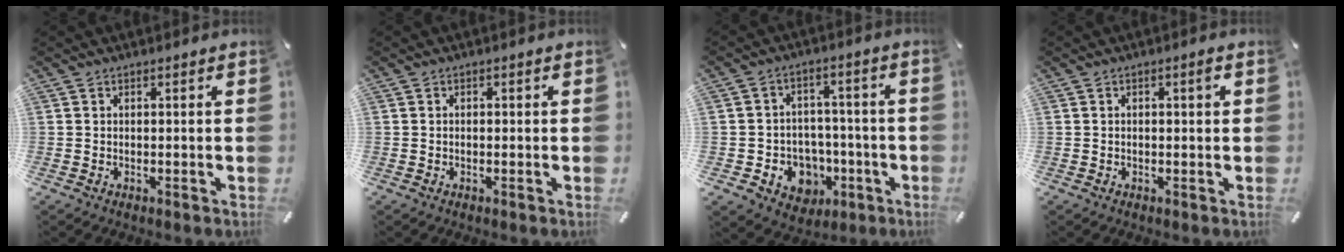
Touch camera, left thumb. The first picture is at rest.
{"total": 0.6, "force": [-0.3, 0.3, 0.4], "torque": [-0.008, 0.000, -0.005]}
{"total": 9.0, "force": [-2.0, 8.5, 2.2], "torque": [-0.035, 0.018, -0.020]}
{"total": 1.8, "force": [0.2, 0.5, 1.7], "torque": [-0.031, 0.006, 0.002]}